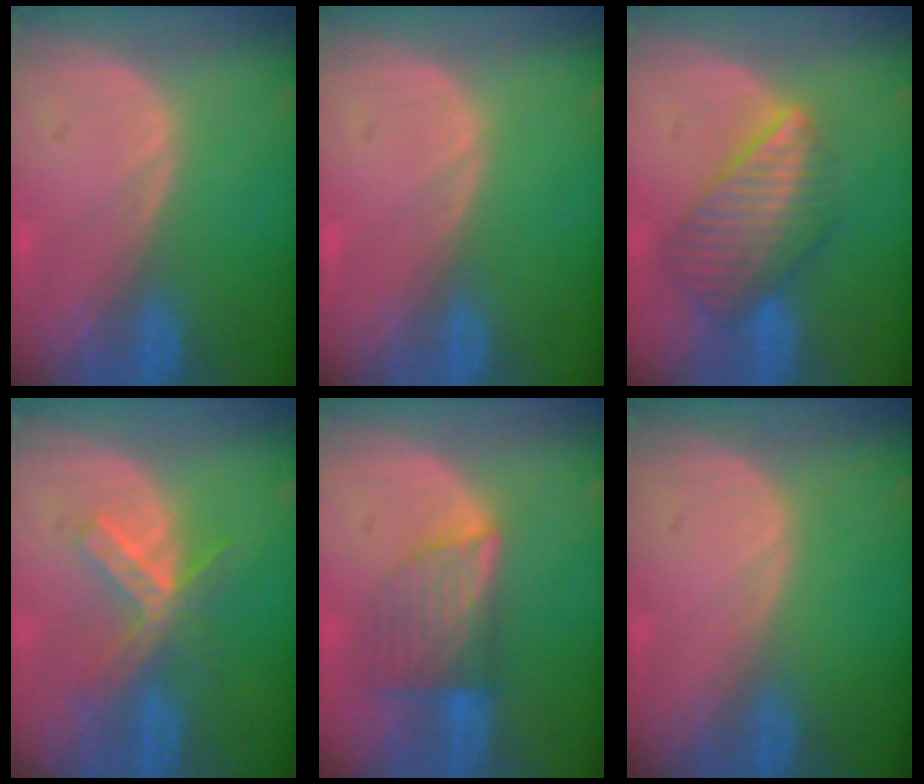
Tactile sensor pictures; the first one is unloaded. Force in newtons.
{"total": 0.0}
{"total": 8.3, "press": 7.5, "slide": 3.6}
{"total": 5.5, "press": 5.3, "slide": 1.3}
{"total": 7.2, "press": 6.3, "slide": 3.4}
{"total": 0.0}